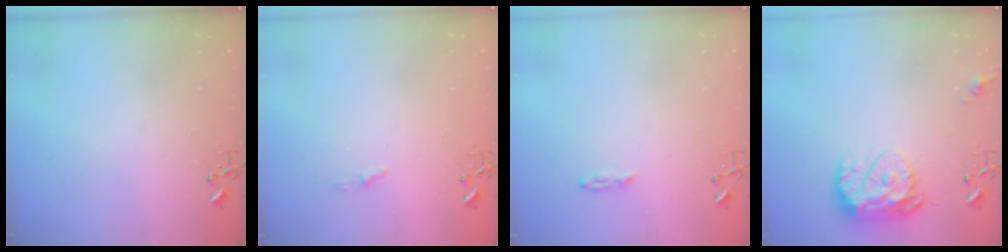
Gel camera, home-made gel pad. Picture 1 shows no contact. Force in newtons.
{"total": 3.8, "press": 3.8, "slide": 0.4}
{"total": 2.2, "press": 2.2, "slide": 0.4}
{"total": 13.0, "press": 13.0, "slide": 1.2}